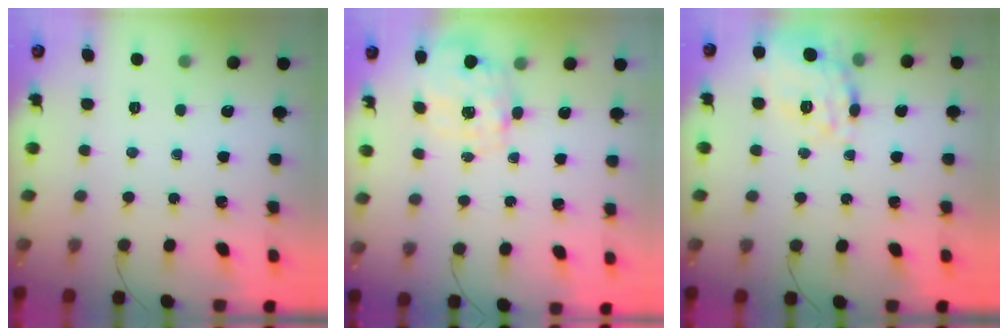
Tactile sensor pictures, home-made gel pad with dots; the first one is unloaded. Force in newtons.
{"total": 2.9, "press": 2.7, "slide": 0.8}
{"total": 19.2, "press": 19.2, "slide": 0.1}